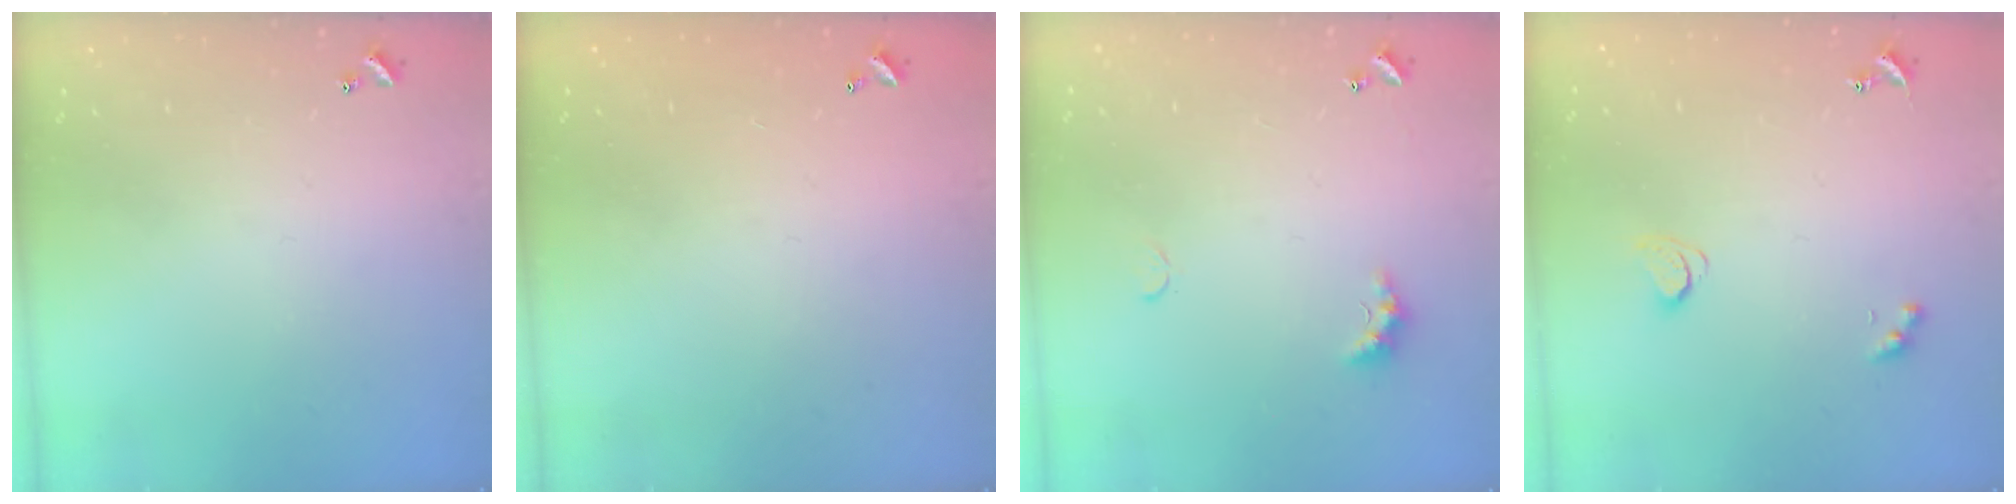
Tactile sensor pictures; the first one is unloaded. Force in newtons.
{"total": 2.9, "press": 2.9, "slide": 0.1}
{"total": 2.8, "press": 2.8, "slide": 0.7}
{"total": 2.1, "press": 2.1, "slide": 0.5}